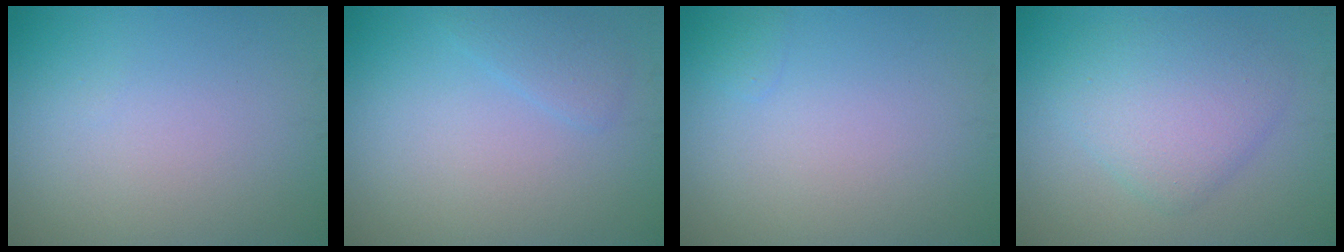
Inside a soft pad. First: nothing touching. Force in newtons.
{"total": 1.4, "press": 1.4, "slide": 0.1}
{"total": 0.6, "press": 0.6, "slide": 0.0}
{"total": 4.5, "press": 4.5, "slide": 0.3}